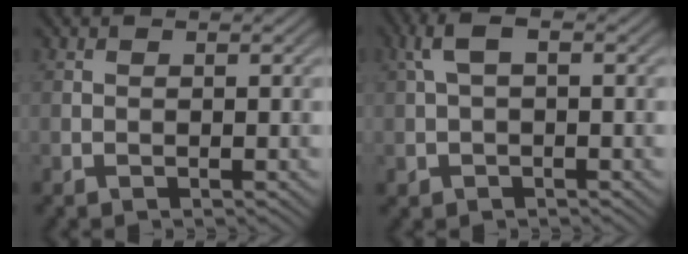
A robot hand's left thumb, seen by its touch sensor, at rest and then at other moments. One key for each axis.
{"total": 3.7, "fx": 0.6, "fy": 2.0, "fz": 3.0, "tx": -0.071, "ty": 0.011, "tz": 0.011}